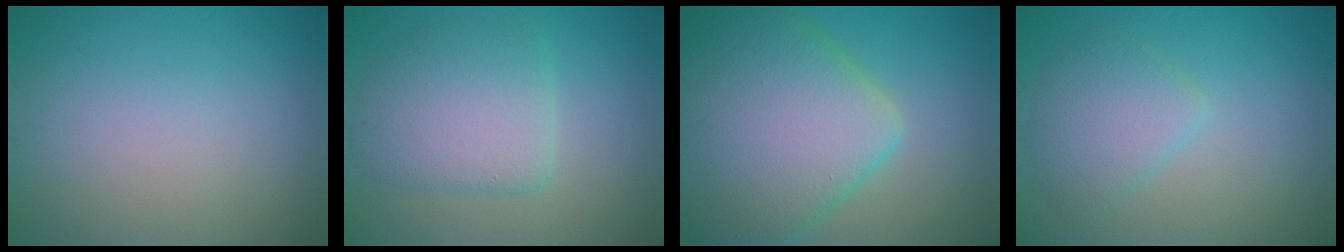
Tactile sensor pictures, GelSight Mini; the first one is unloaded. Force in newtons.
{"total": 5.1, "press": 5.1, "slide": 0.4}
{"total": 11.1, "press": 11.1, "slide": 0.5}
{"total": 3.0, "press": 3.0, "slide": 0.2}